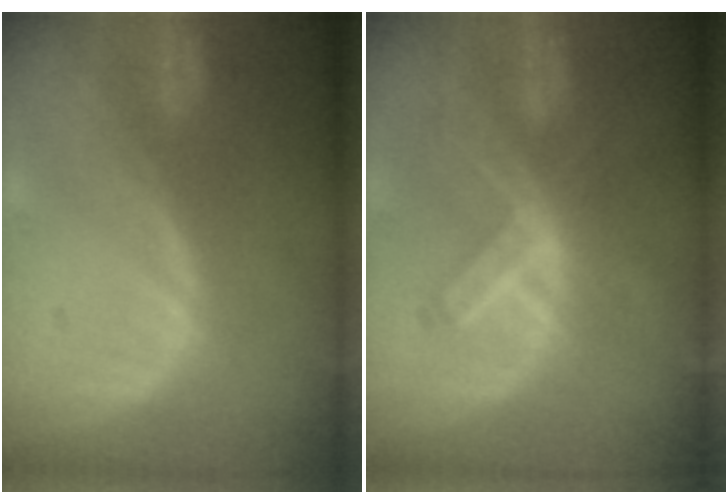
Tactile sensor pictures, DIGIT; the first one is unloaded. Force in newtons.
{"total": 6.6, "press": 5.8, "slide": 3.1}